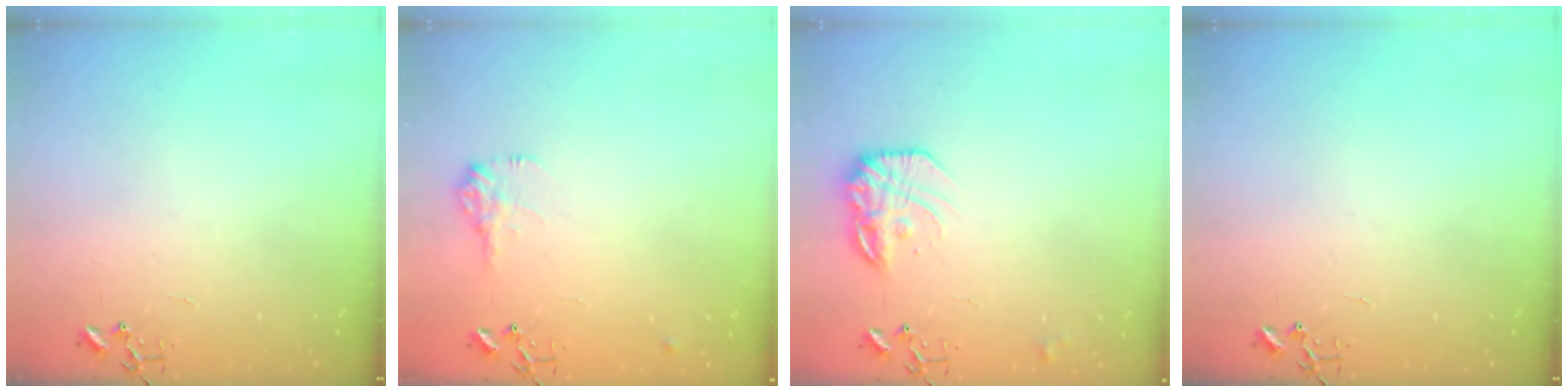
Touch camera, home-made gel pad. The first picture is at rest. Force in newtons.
{"total": 9.5, "press": 9.5, "slide": 0.4}
{"total": 15.5, "press": 15.5, "slide": 1.0}
{"total": 0.0}